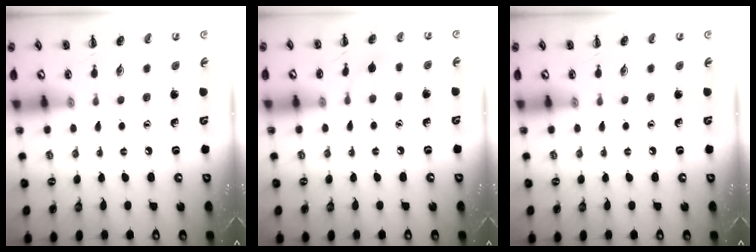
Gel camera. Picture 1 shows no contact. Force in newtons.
{"total": 4.7, "press": 4.5, "slide": 1.4}
{"total": 0.0}